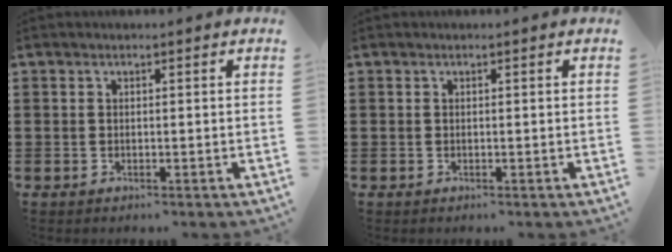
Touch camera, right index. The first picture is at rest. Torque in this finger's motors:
{"motor_torque": [0.18, 0.11, 0.00, 0.00]}